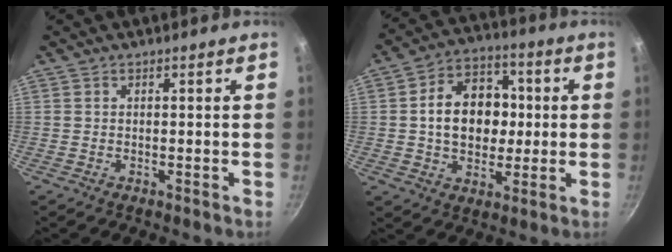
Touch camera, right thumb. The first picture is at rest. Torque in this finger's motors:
{"motor_torque": [0.37, 2.32, 1.39, 0.19, 0.22]}